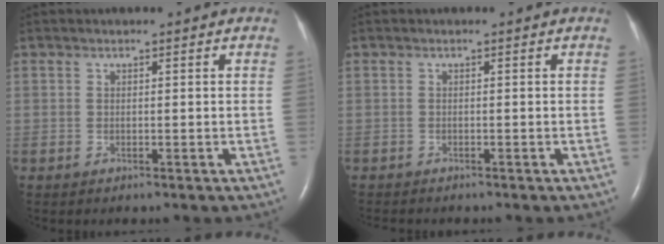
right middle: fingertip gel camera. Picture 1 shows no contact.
{"total": 1.7, "force": [-1.5, 0.5, 0.5], "torque": [-0.012, -0.004, -0.018]}